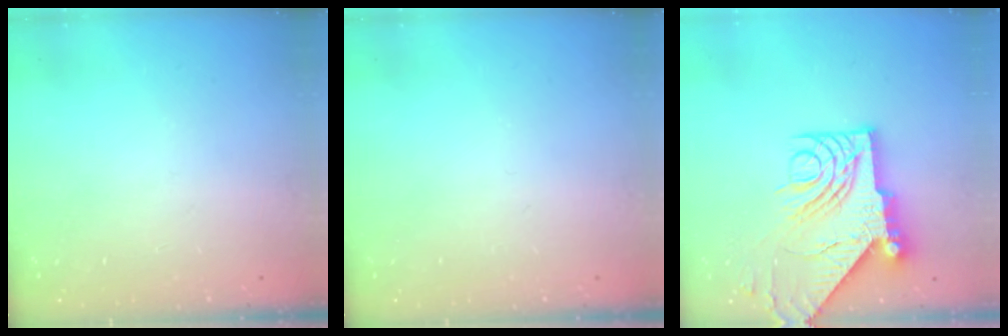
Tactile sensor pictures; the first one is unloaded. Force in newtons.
{"total": 0.0}
{"total": 17.7, "press": 17.6, "slide": 1.7}